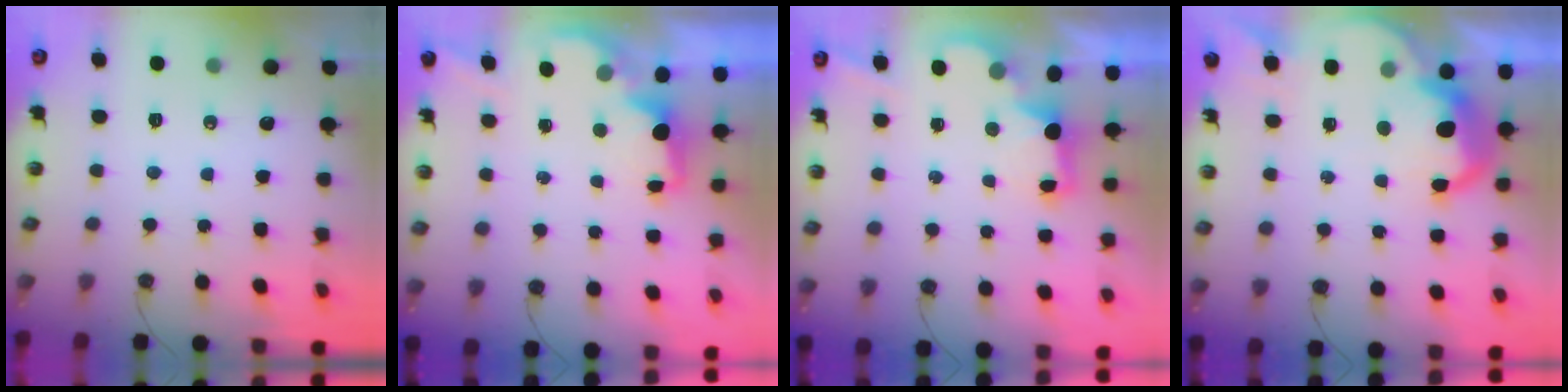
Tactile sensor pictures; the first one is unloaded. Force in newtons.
{"total": 1.8, "press": 1.6, "slide": 0.8}
{"total": 2.4, "press": 2.3, "slide": 0.7}
{"total": 9.8, "press": 9.7, "slide": 0.7}